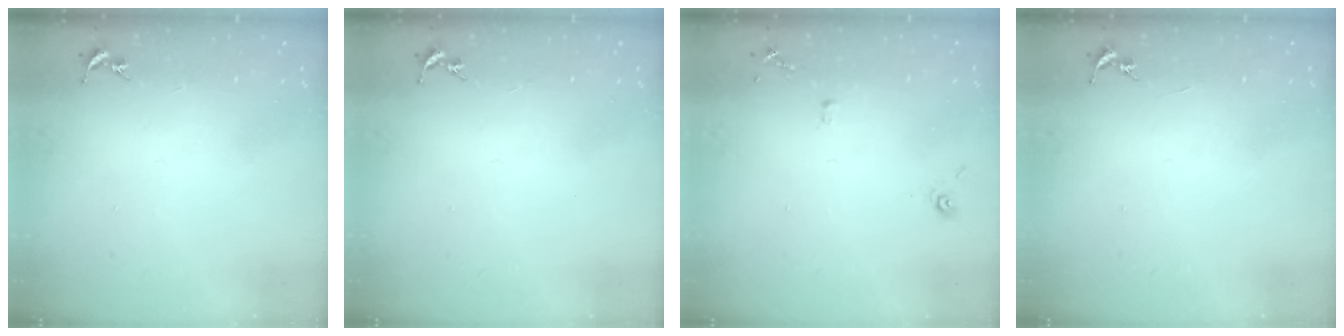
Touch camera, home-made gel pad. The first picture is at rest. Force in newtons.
{"total": 0.0}
{"total": 4.8, "press": 4.8, "slide": 0.3}
{"total": 0.0}